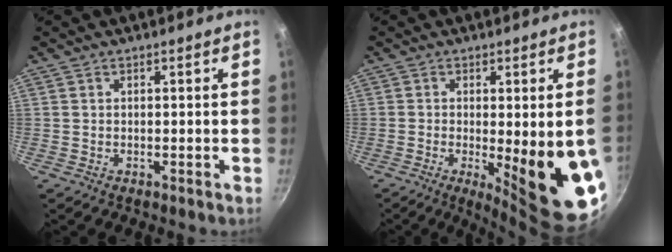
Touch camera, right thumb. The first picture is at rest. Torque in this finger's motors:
{"motor_torque": [0.06, 1.38, 0.30, -0.22, 0.17]}